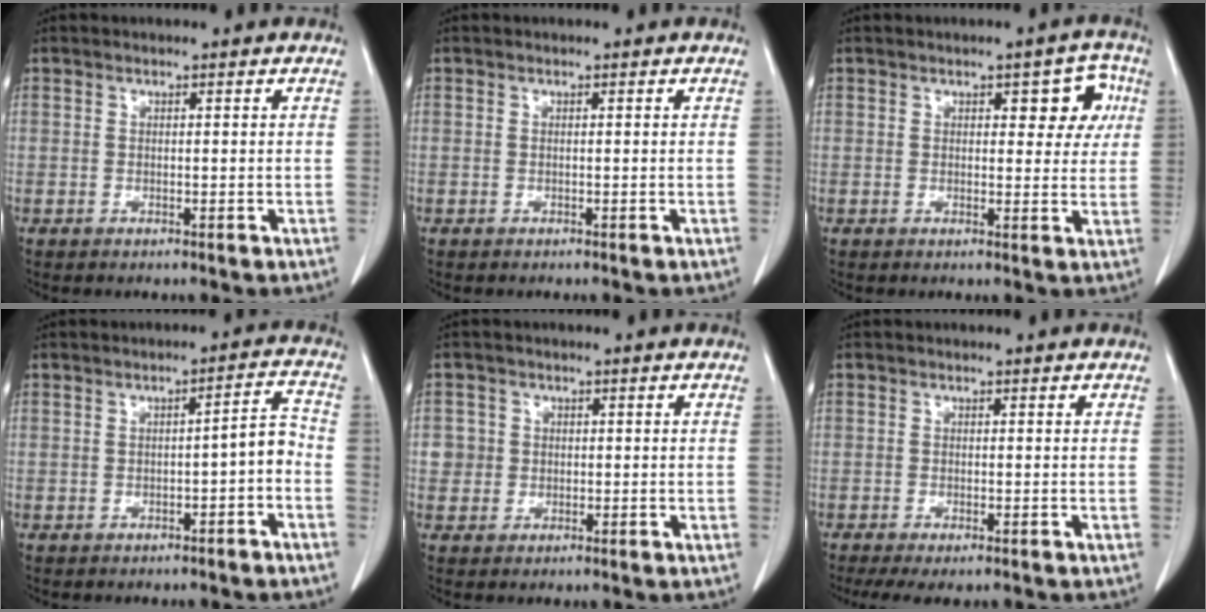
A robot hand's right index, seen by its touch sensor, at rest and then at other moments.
{"total": 0.0}
{"total": 5.4, "force": [1.8, 2.6, 4.4], "torque": [-0.038, 0.013, 0.020]}
{"total": 3.0, "force": [-1.1, 0.7, 2.7], "torque": [-0.033, 0.013, -0.015]}
{"total": 2.6, "force": [0.2, 2.6, -0.1], "torque": [0.020, 0.006, 0.002]}
{"total": 6.0, "force": [-4.9, 1.3, 3.4], "torque": [-0.042, -0.011, -0.073]}